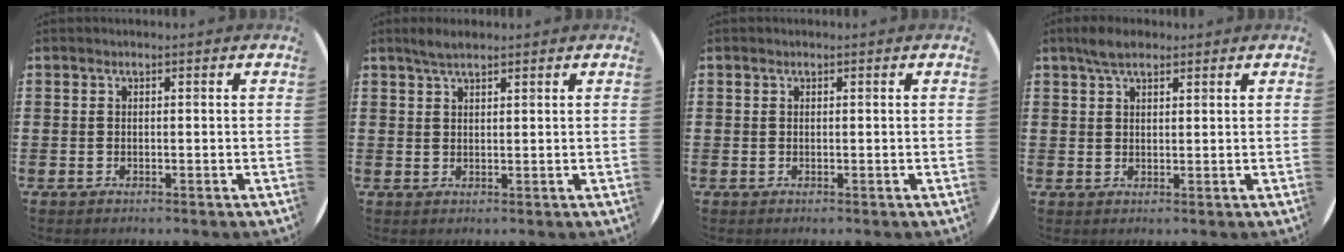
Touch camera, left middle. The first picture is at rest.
{"total": 2.3, "force": [2.0, 0.5, 1.1], "torque": [-0.024, 0.006, 0.036]}
{"total": 0.0}
{"total": 3.4, "force": [2.6, 1.3, 1.6], "torque": [-0.028, 0.005, 0.047]}